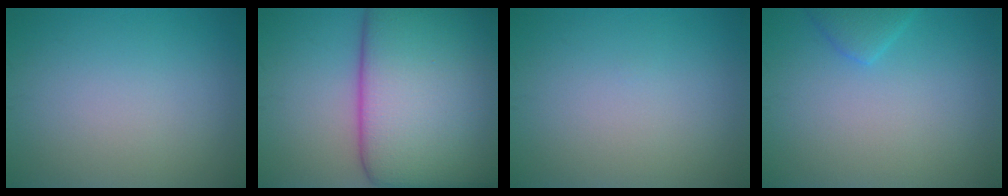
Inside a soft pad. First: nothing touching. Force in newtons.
{"total": 20.4, "press": 20.4, "slide": 0.6}
{"total": 0.0}
{"total": 1.8, "press": 1.8, "slide": 0.1}